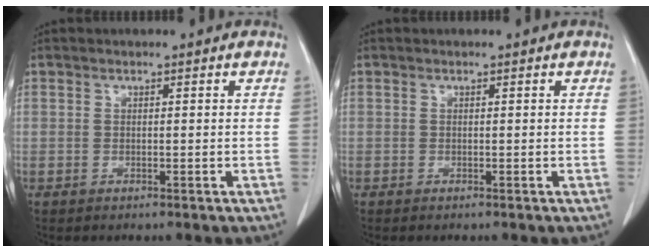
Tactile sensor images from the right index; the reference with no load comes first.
{"total": 0.0}